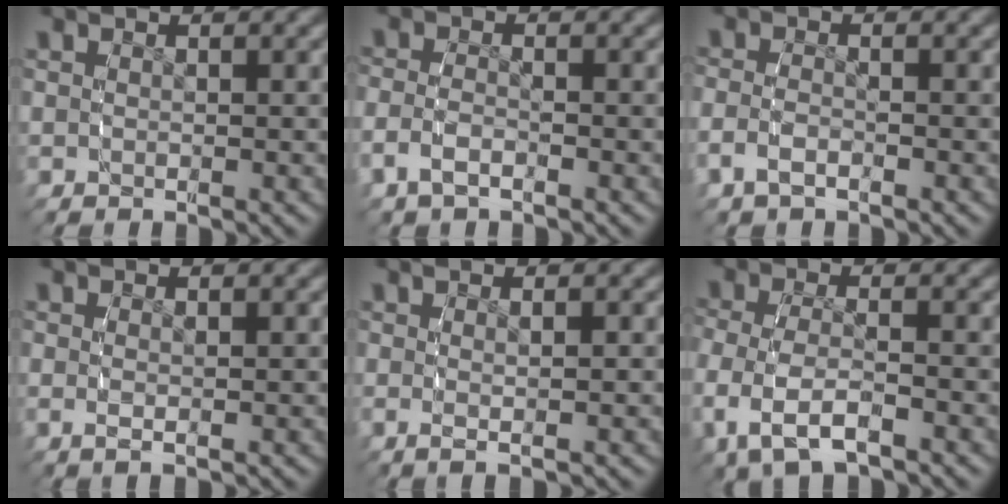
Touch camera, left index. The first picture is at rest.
{"total": 2.6, "force": [-1.5, 1.4, 1.6], "torque": [-0.045, -0.012, -0.022]}
{"total": 2.3, "force": [-1.4, 1.2, 1.4], "torque": [-0.039, -0.011, -0.020]}
{"total": 1.2, "force": [-0.2, 0.1, 1.1], "torque": [-0.027, -0.009, 0.003]}
{"total": 1.9, "force": [0.1, -0.2, 1.9], "torque": [-0.031, -0.003, 0.004]}
{"total": 4.5, "force": [-1.6, 2.5, 3.4], "torque": [-0.088, -0.022, -0.014]}